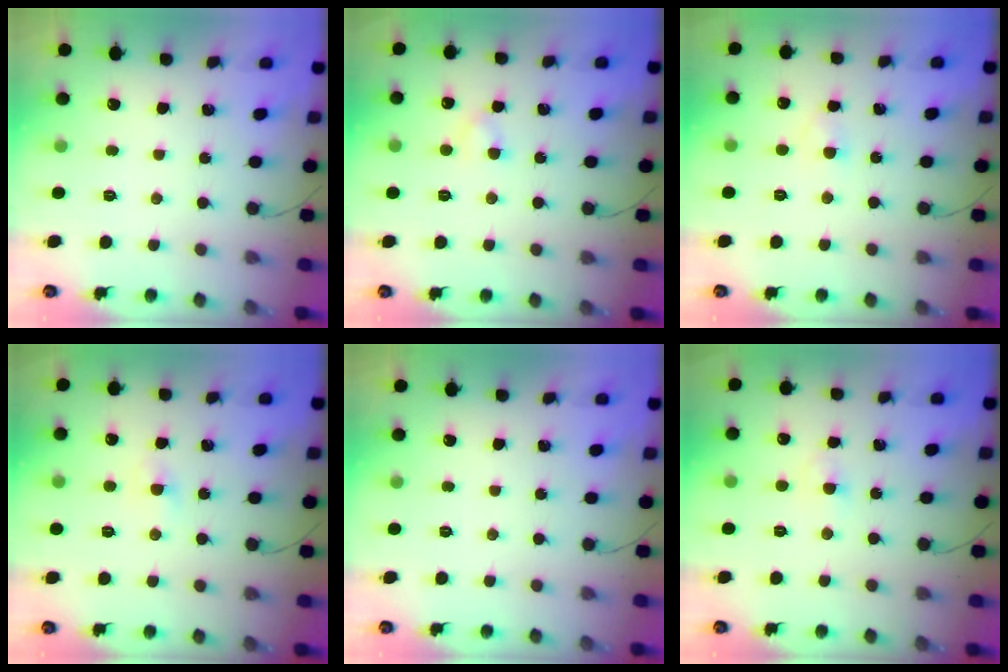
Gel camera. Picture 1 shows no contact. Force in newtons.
{"total": 3.1, "press": 2.9, "slide": 1.1}
{"total": 2.1, "press": 1.9, "slide": 0.9}
{"total": 2.2, "press": 2.1, "slide": 0.8}
{"total": 0.0}
{"total": 2.3, "press": 2.1, "slide": 1.0}